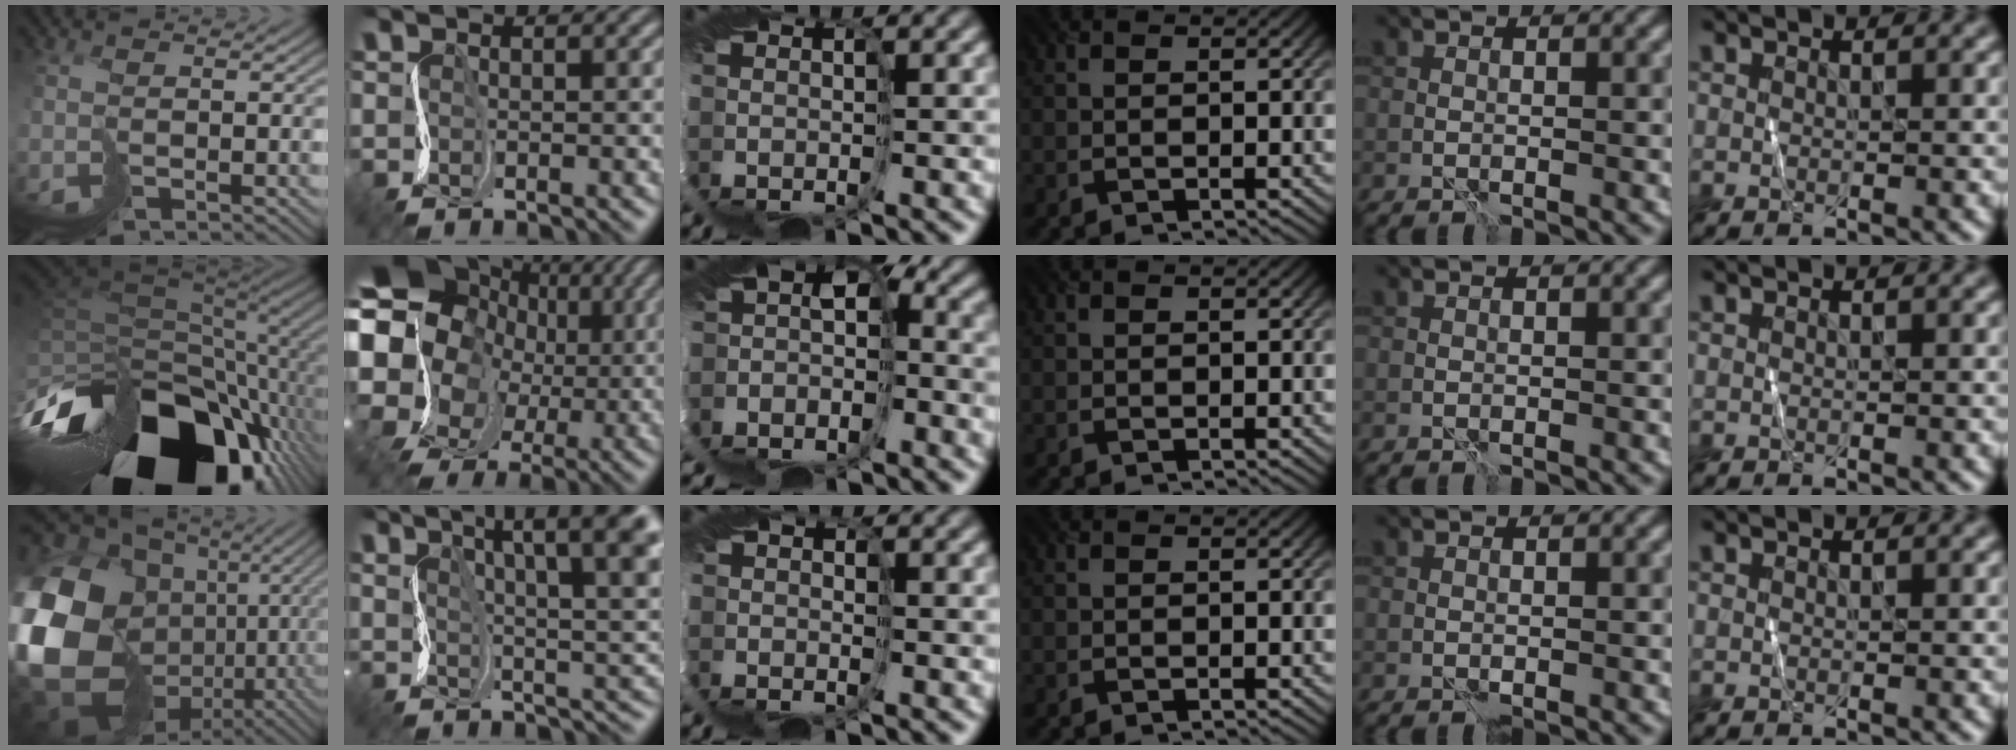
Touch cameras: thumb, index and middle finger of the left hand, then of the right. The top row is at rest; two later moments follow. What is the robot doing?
{"motion": "cut", "object": "paper bag"}